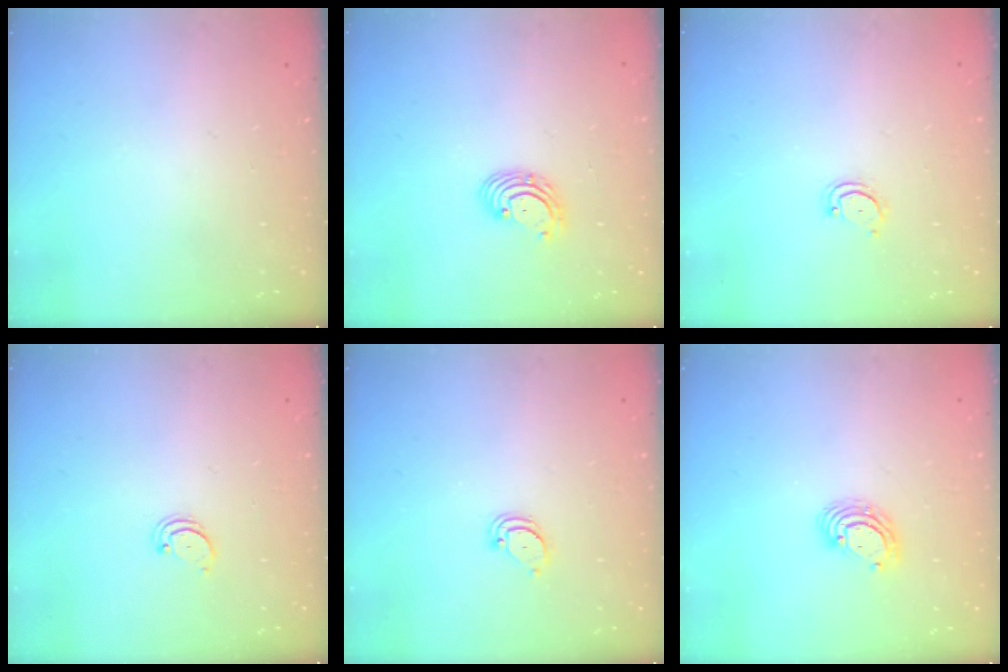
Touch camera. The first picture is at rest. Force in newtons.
{"total": 2.7, "press": 2.7, "slide": 0.3}
{"total": 2.8, "press": 2.8, "slide": 0.3}
{"total": 2.0, "press": 2.0, "slide": 0.2}
{"total": 2.1, "press": 2.1, "slide": 0.1}
{"total": 5.2, "press": 5.2, "slide": 0.3}